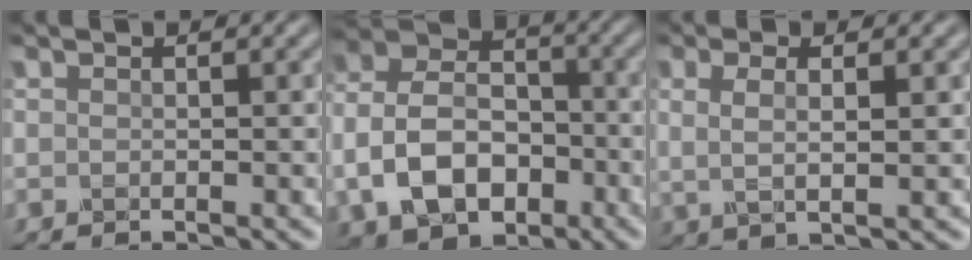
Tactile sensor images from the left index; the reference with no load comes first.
{"total": 9.2, "force": [-2.9, 6.5, 5.8], "torque": [-0.117, 0.001, -0.064]}
{"total": 2.8, "force": [0.8, 0.8, 2.6], "torque": [-0.053, -0.001, 0.016]}